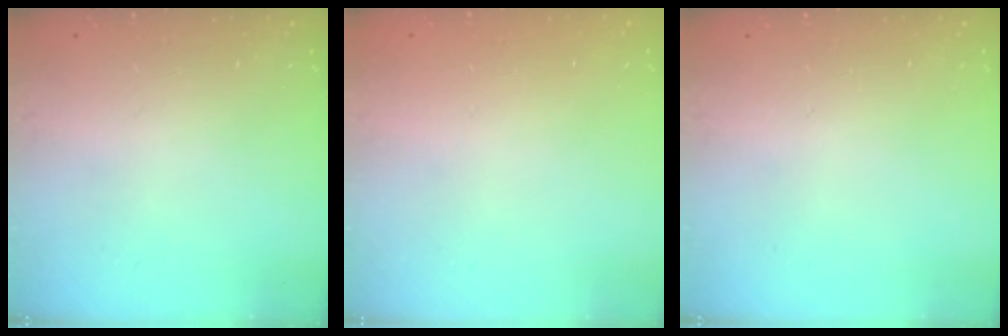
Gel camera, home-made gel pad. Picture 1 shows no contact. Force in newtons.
{"total": 0.0}
{"total": 0.0}